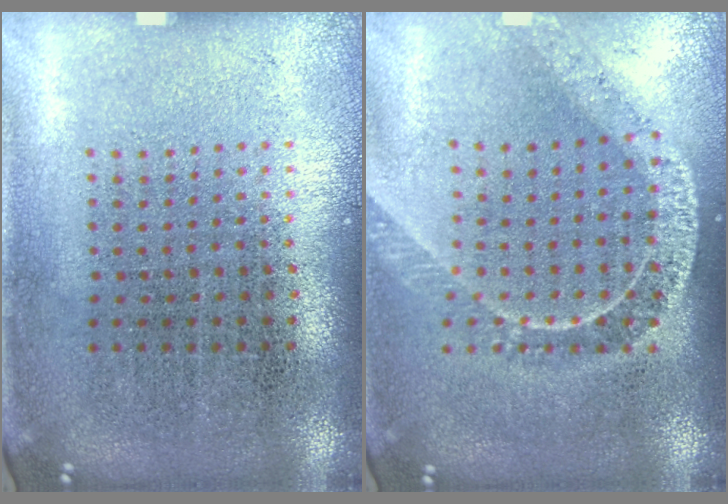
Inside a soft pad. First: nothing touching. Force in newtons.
{"total": 1.7, "press": 1.4, "slide": 1.0}